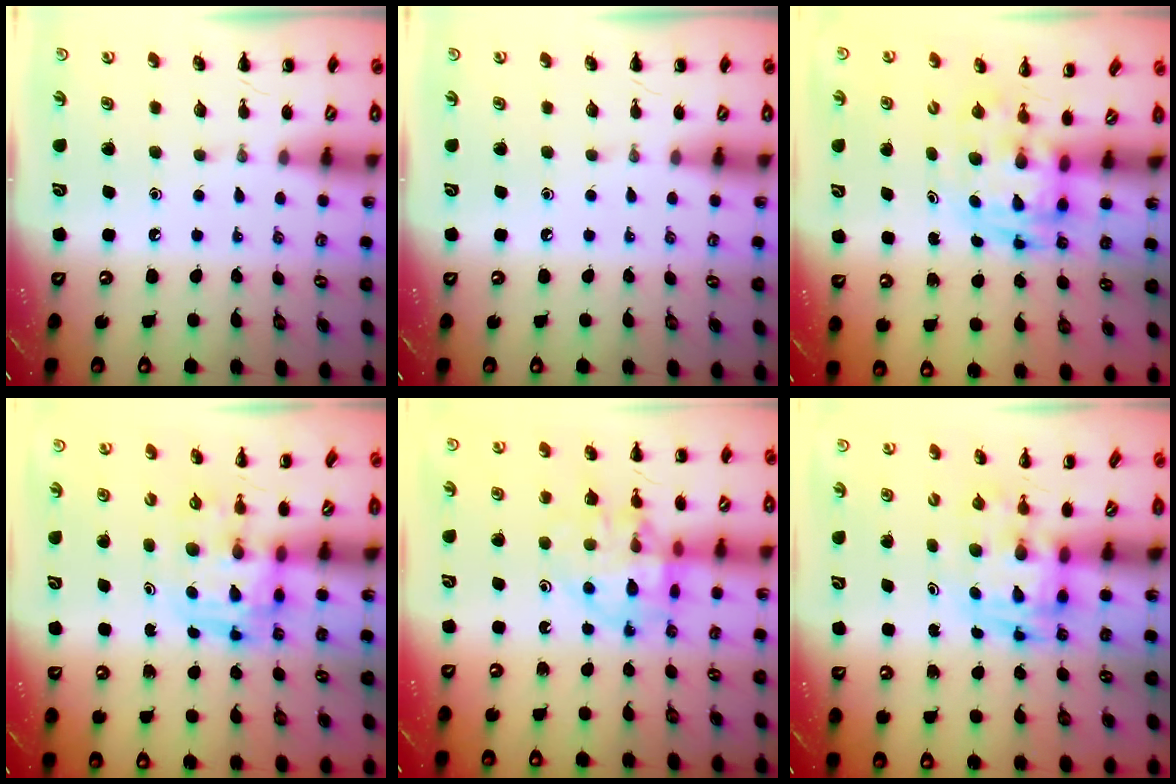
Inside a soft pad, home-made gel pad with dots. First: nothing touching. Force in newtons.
{"total": 0.0}
{"total": 3.5, "press": 3.4, "slide": 0.7}
{"total": 3.7, "press": 3.7, "slide": 0.6}
{"total": 14.9, "press": 14.7, "slide": 2.2}
{"total": 3.6, "press": 3.5, "slide": 0.6}